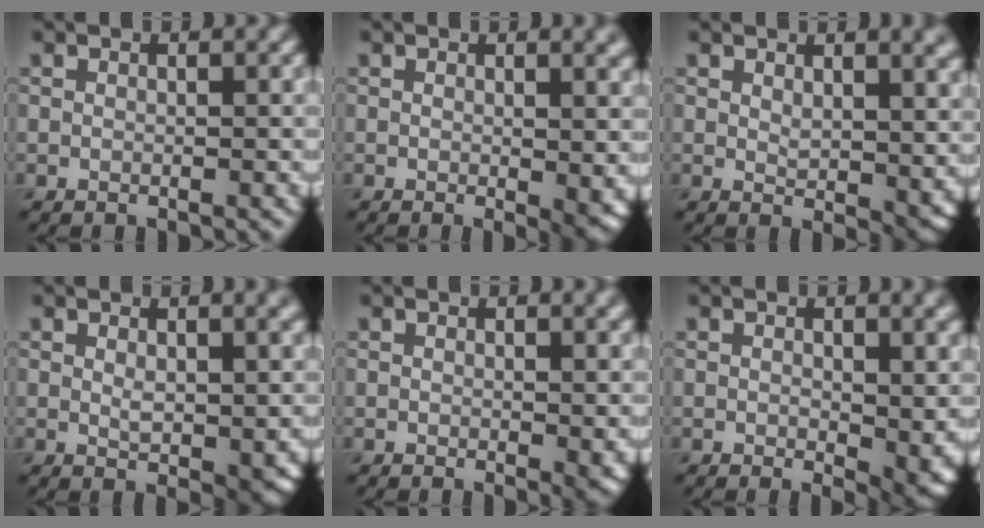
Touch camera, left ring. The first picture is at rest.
{"total": 3.8, "force": [0.6, 1.1, 3.6], "torque": [-0.031, -0.007, 0.009]}
{"total": 4.5, "force": [1.7, 2.2, 3.5], "torque": [-0.053, -0.011, 0.037]}
{"total": 3.4, "force": [0.8, 1.4, 3.0], "torque": [-0.043, -0.004, 0.016]}
{"total": 1.9, "force": [0.4, 0.3, 1.8], "torque": [-0.016, -0.007, 0.007]}
{"total": 5.6, "force": [-0.3, 2.7, 4.9], "torque": [-0.065, -0.014, 0.001]}